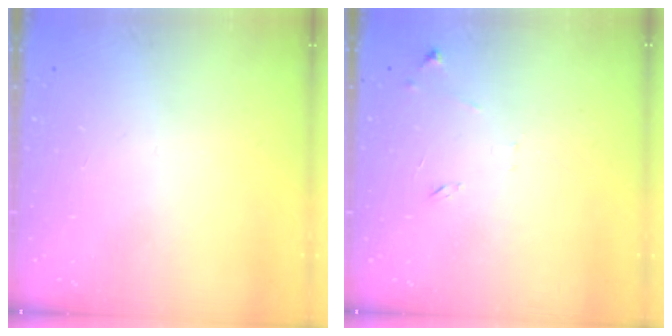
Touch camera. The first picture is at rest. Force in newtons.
{"total": 6.7, "press": 6.7, "slide": 0.6}